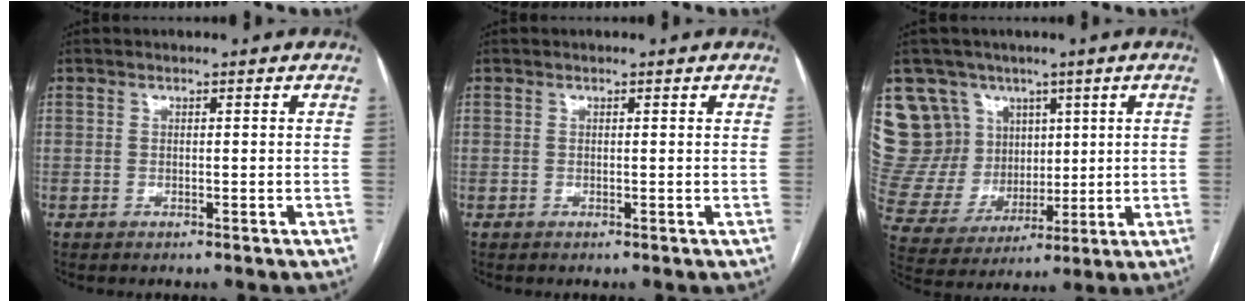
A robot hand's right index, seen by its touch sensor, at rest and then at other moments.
{"total": 0.0}
{"total": 17.6, "force": [9.0, 14.4, 4.4], "torque": [-0.121, 0.068, 0.196]}